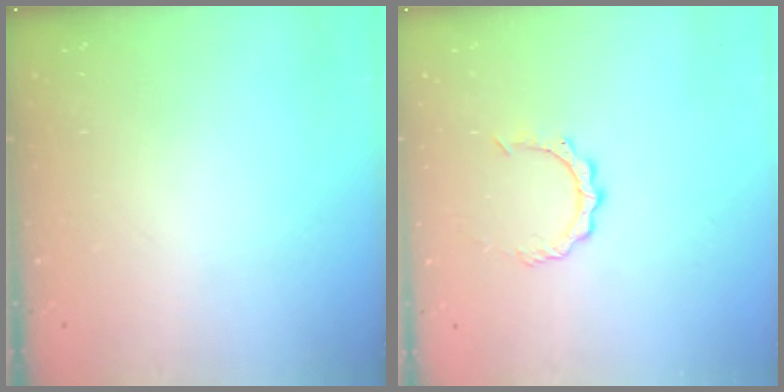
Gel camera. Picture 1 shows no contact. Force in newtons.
{"total": 4.6, "press": 4.6, "slide": 0.2}